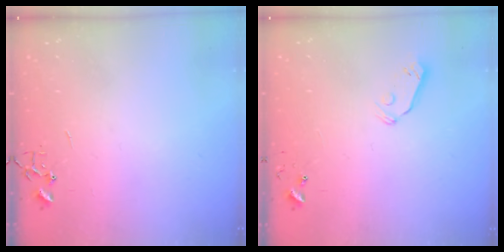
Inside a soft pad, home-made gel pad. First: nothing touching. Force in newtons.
{"total": 5.9, "press": 5.8, "slide": 1.0}